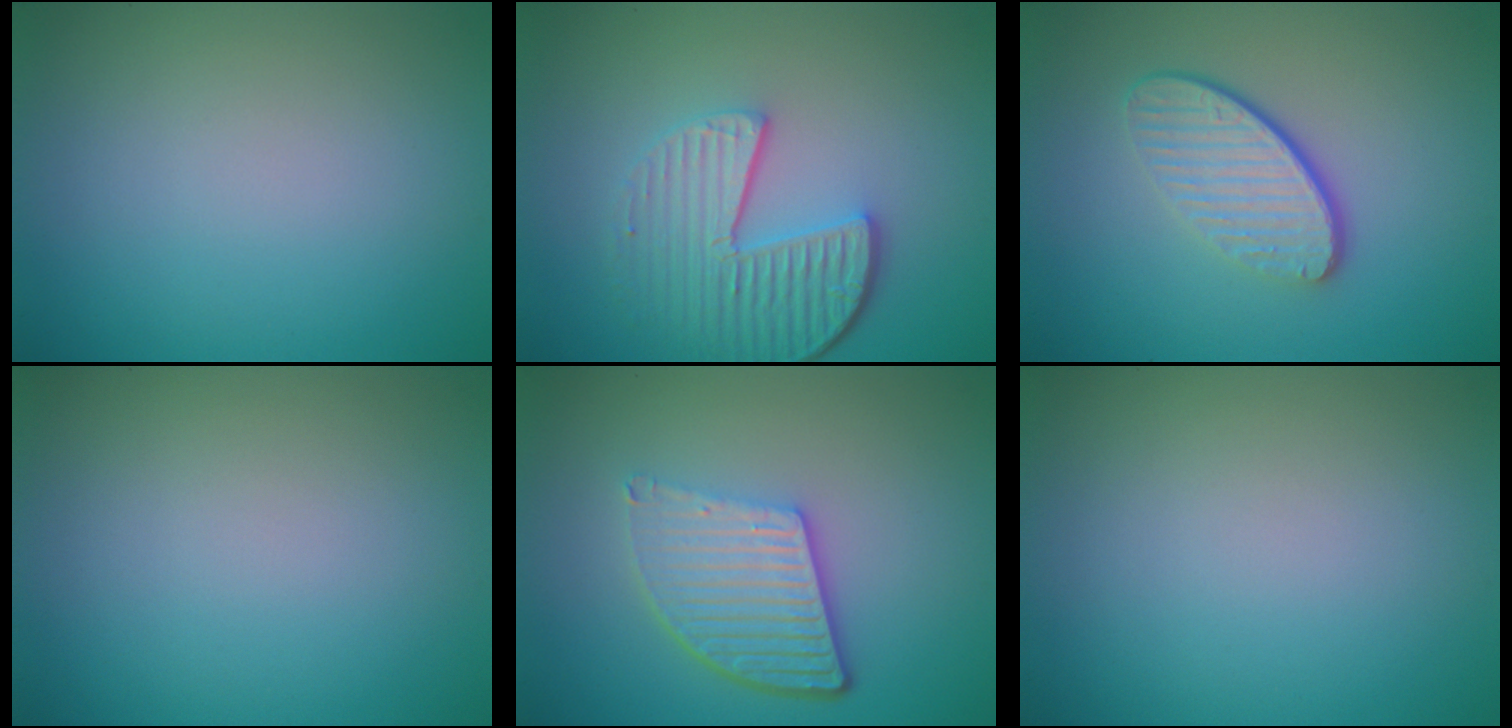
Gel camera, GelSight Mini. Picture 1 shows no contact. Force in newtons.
{"total": 5.5, "press": 4.1, "slide": 3.6}
{"total": 4.3, "press": 3.1, "slide": 3.0}
{"total": 0.0}
{"total": 5.5, "press": 3.8, "slide": 4.0}
{"total": 0.0}